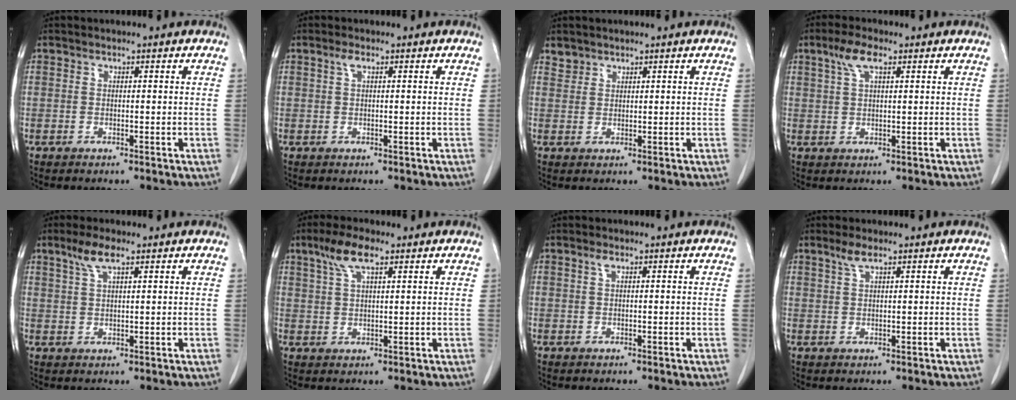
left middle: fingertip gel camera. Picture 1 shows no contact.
{"total": 1.1, "force": [0.6, 0.3, 0.9], "torque": [-0.022, 0.007, 0.009]}
{"total": 1.5, "force": [1.3, 0.7, -0.2], "torque": [0.010, 0.004, 0.024]}
{"total": 4.1, "force": [2.2, 1.1, 3.3], "torque": [-0.076, 0.011, 0.047]}
{"total": 3.8, "force": [2.4, 0.6, 2.9], "torque": [-0.067, 0.007, 0.052]}
{"total": 5.4, "force": [3.3, 1.2, 4.2], "torque": [-0.092, 0.012, 0.064]}
{"total": 0.8, "force": [0.4, 0.2, 0.6], "torque": [-0.017, 0.004, 0.006]}
{"total": 2.1, "force": [1.4, 0.2, 1.5], "torque": [-0.040, 0.004, 0.033]}